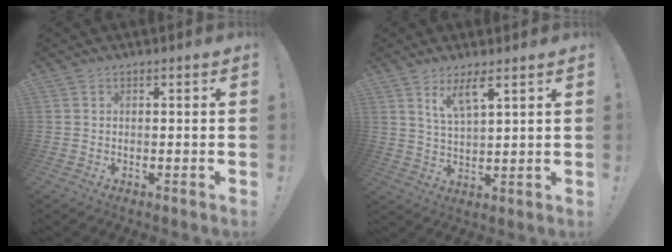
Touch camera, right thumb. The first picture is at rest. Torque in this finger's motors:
{"motor_torque": [0.16, 0.16, 0.23, 0.21, 0.05]}